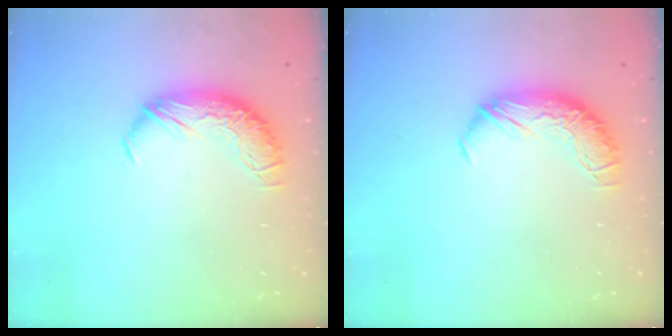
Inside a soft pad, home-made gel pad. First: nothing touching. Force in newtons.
{"total": 0.0}